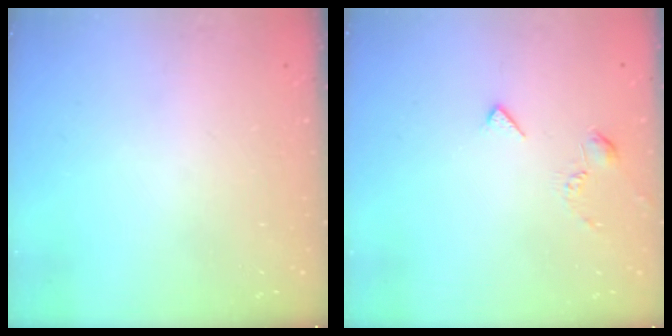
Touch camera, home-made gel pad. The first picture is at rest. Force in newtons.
{"total": 3.0, "press": 2.9, "slide": 0.7}